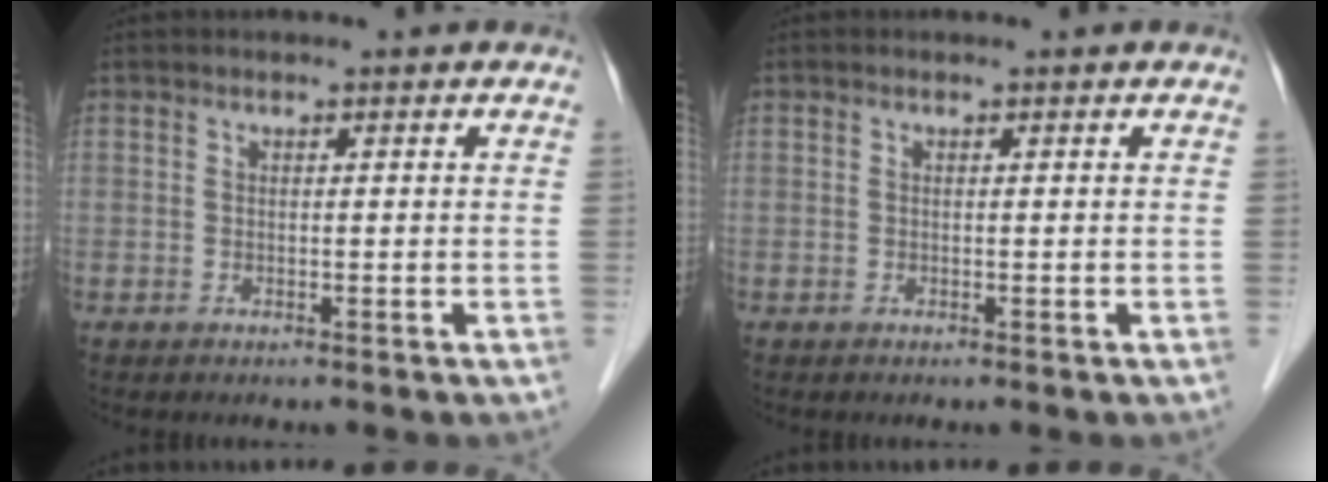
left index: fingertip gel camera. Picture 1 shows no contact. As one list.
[{"total": 0.0}]